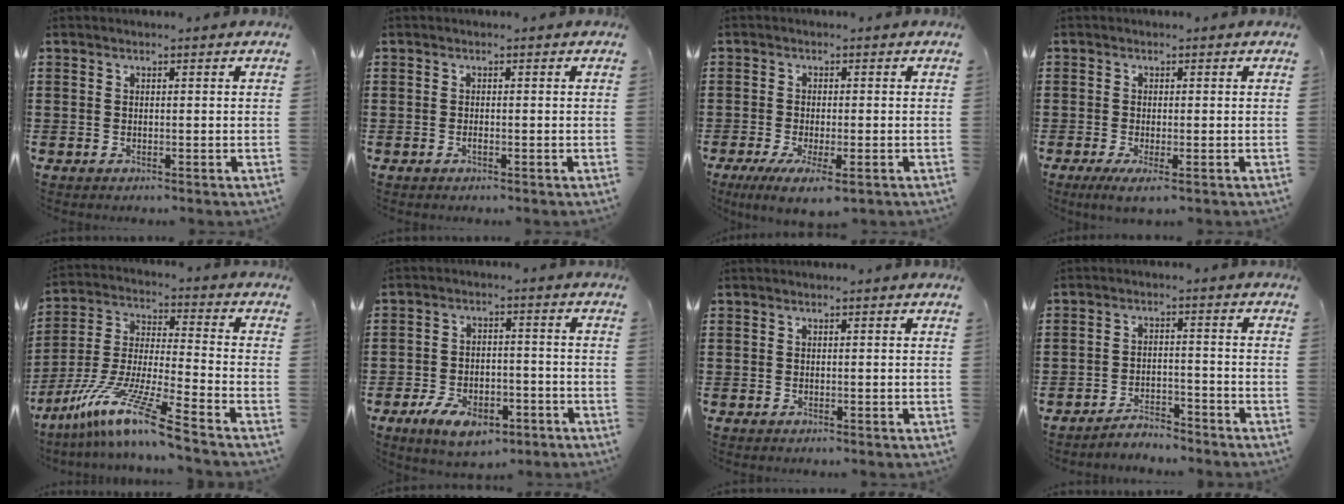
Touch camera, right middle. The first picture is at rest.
{"total": 0.6, "force": [-0.3, 0.2, 0.5], "torque": [-0.010, -0.003, -0.005]}
{"total": 3.5, "force": [-2.1, 0.8, 2.7], "torque": [-0.052, -0.005, -0.038]}
{"total": 0.8, "force": [-0.6, 0.1, 0.5], "torque": [-0.010, -0.004, -0.011]}
{"total": 12.7, "force": [-9.4, -0.1, 8.5], "torque": [-0.181, -0.006, -0.187]}
{"total": 6.7, "force": [-4.4, 2.9, 4.0], "torque": [-0.082, 0.008, -0.083]}
{"total": 0.0}
{"total": 3.4, "force": [-3.4, 0.3, 0.1], "torque": [-0.009, 0.004, -0.073]}